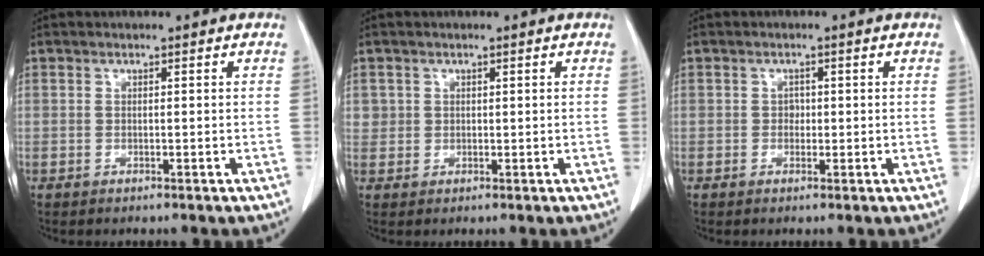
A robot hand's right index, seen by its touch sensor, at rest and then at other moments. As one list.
[{"total": 1.8, "force": [0.6, 1.7, 0.1], "torque": [0.014, 0.003, 0.007]}, {"total": 1.2, "force": [-0.1, 1.0, 0.6], "torque": [-0.007, 0.003, -0.002]}]